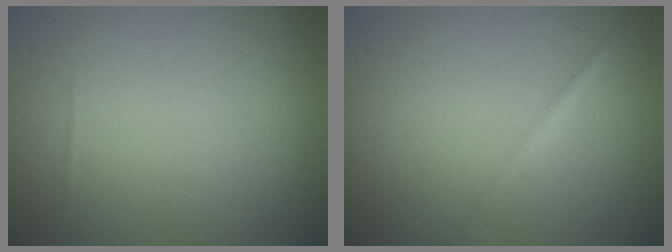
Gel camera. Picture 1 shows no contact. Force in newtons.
{"total": 1.3, "press": 1.3, "slide": 0.0}